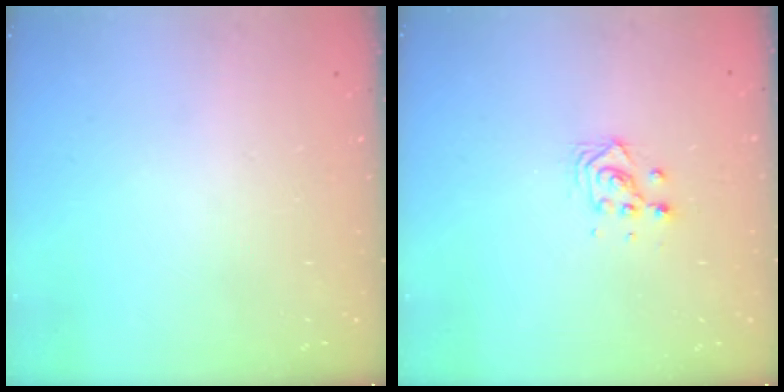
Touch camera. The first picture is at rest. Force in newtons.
{"total": 3.8, "press": 3.8, "slide": 0.3}